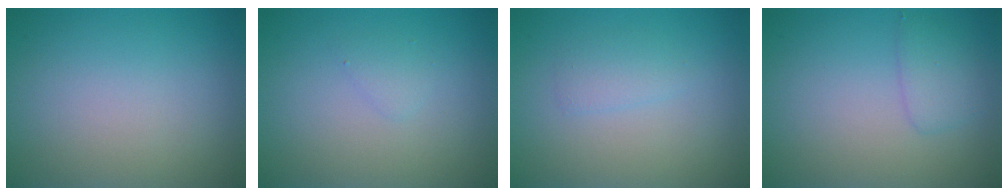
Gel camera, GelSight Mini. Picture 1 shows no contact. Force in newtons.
{"total": 0.8, "press": 0.8, "slide": 0.1}
{"total": 1.3, "press": 1.3, "slide": 0.0}
{"total": 1.7, "press": 1.7, "slide": 0.1}